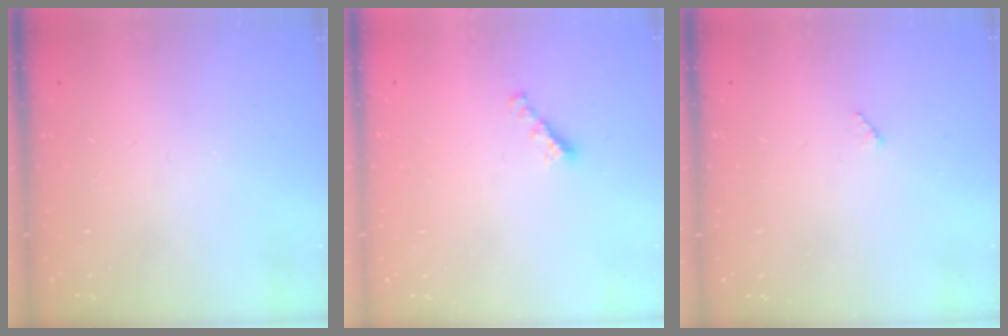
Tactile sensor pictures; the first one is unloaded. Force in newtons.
{"total": 2.2, "press": 2.1, "slide": 0.5}
{"total": 2.5, "press": 2.5, "slide": 0.3}